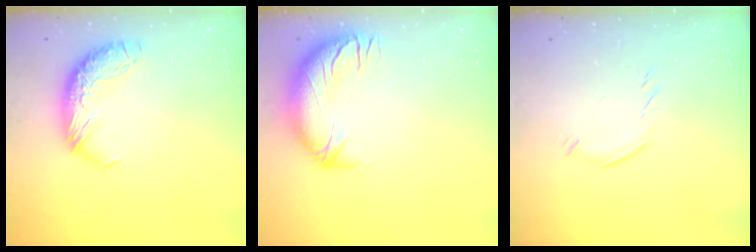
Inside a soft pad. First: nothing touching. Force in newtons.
{"total": 2.4, "press": 1.1, "slide": 2.1}
{"total": 4.8, "press": 4.5, "slide": 1.5}